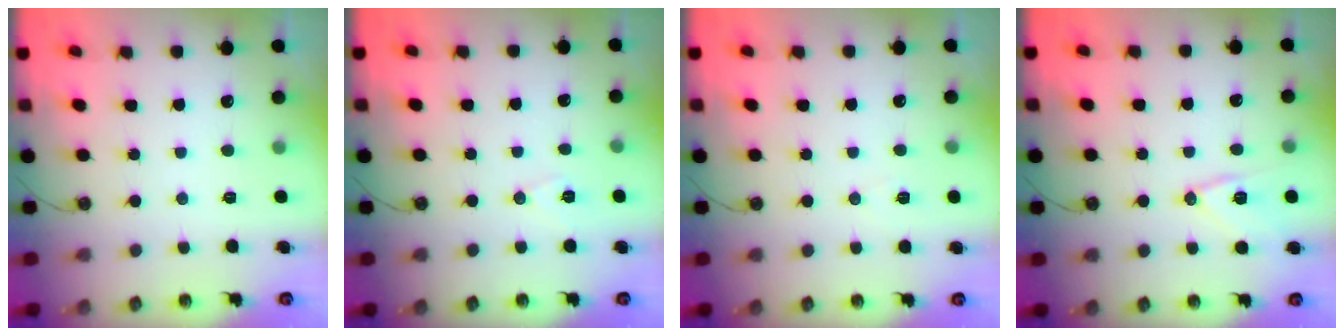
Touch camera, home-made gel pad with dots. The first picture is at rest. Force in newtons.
{"total": 7.1, "press": 5.5, "slide": 4.5}
{"total": 5.6, "press": 3.4, "slide": 4.4}
{"total": 10.6, "press": 10.5, "slide": 1.4}